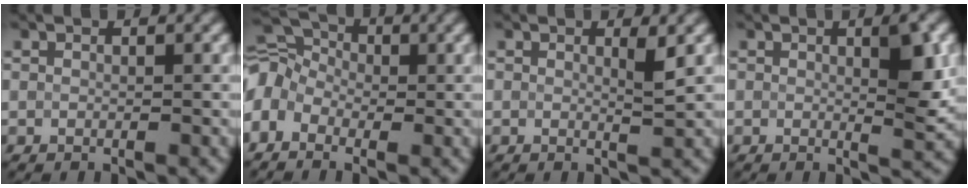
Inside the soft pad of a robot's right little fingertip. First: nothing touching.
{"total": 5.4, "force": [-1.0, 3.9, 3.6], "torque": [-0.087, 0.019, -0.030]}
{"total": 1.3, "force": [0.5, 0.0, 1.2], "torque": [-0.021, -0.003, 0.005]}
{"total": 3.3, "force": [0.6, 0.7, 3.2], "torque": [-0.044, -0.005, 0.007]}